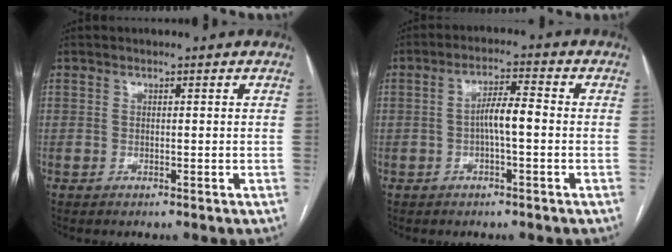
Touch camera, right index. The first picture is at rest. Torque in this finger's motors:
{"motor_torque": [0.80, 0.04, 0.34, 0.07]}